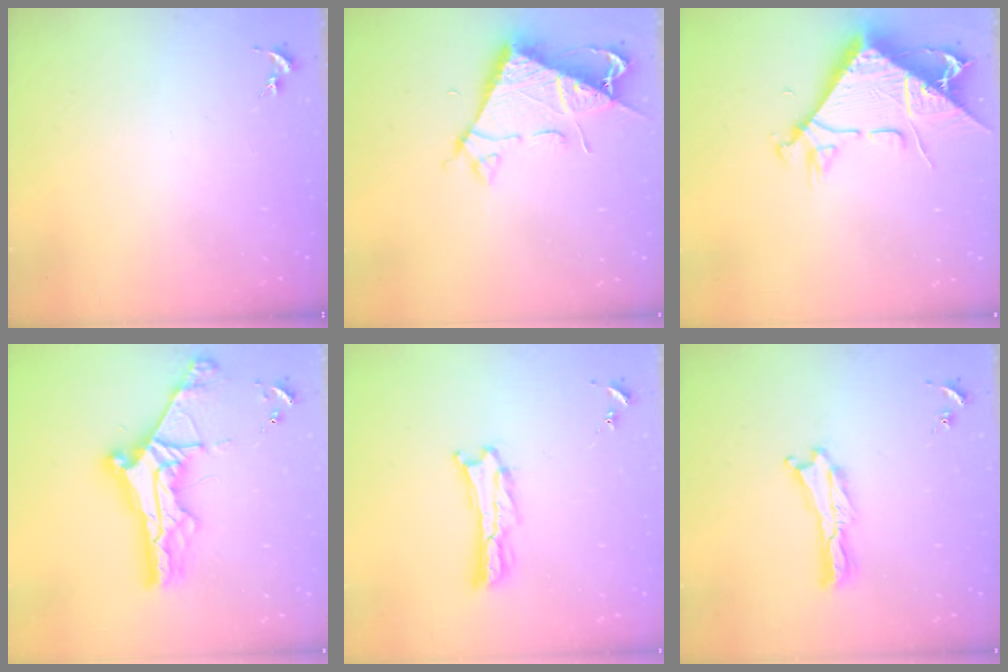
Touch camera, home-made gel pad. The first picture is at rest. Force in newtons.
{"total": 6.6, "press": 6.5, "slide": 0.6}
{"total": 9.8, "press": 9.7, "slide": 1.1}
{"total": 10.1, "press": 10.0, "slide": 1.1}
{"total": 1.6, "press": 1.6, "slide": 0.2}
{"total": 0.0}